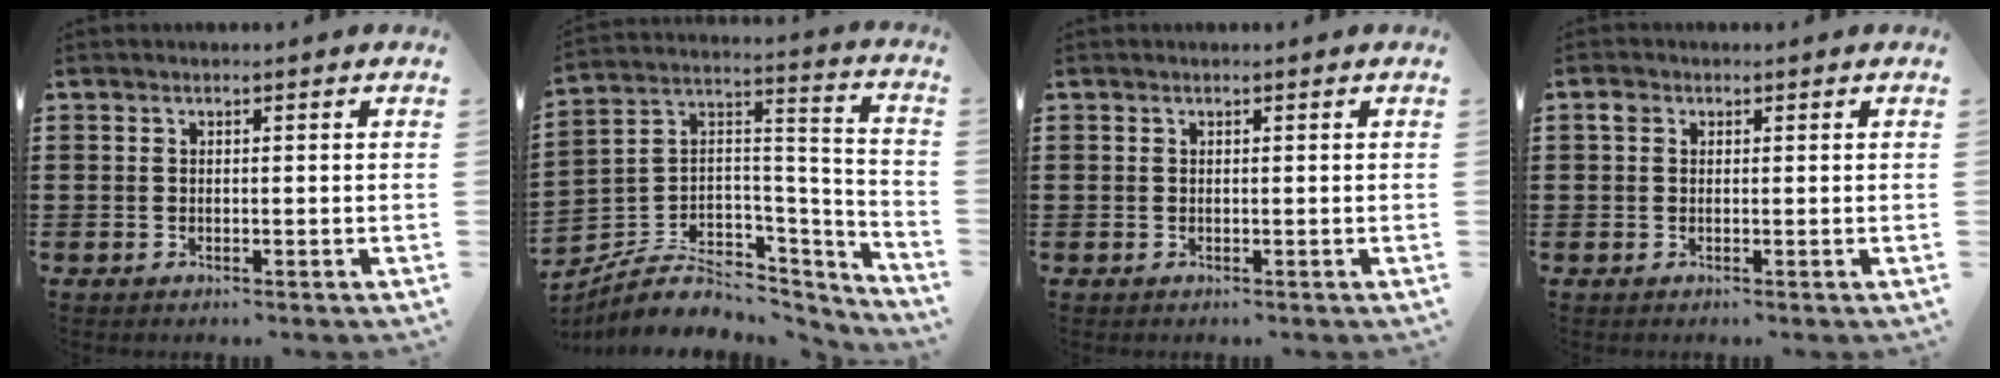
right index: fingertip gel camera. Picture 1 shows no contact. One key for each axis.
{"total": 6.9, "fx": -3.4, "fy": 5.1, "fz": 3.1, "tx": -0.077, "ty": -0.002, "tz": -0.063}
{"total": 0.0}
{"total": 1.3, "fx": 0.1, "fy": 1.1, "fz": 0.7, "tx": -0.016, "ty": 0.007, "tz": 0.002}